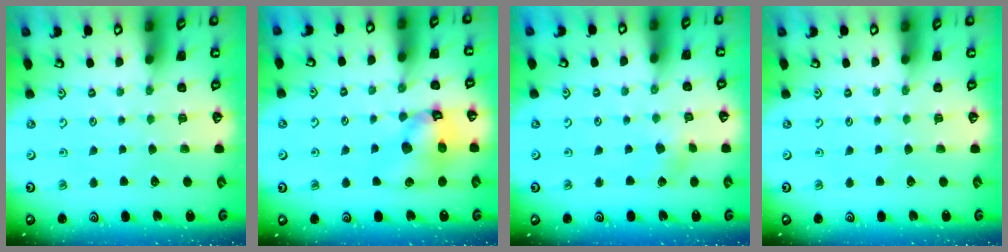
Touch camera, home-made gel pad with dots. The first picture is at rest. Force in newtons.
{"total": 11.8, "press": 11.7, "slide": 1.7}
{"total": 2.5, "press": 2.5, "slide": 0.4}
{"total": 0.0}